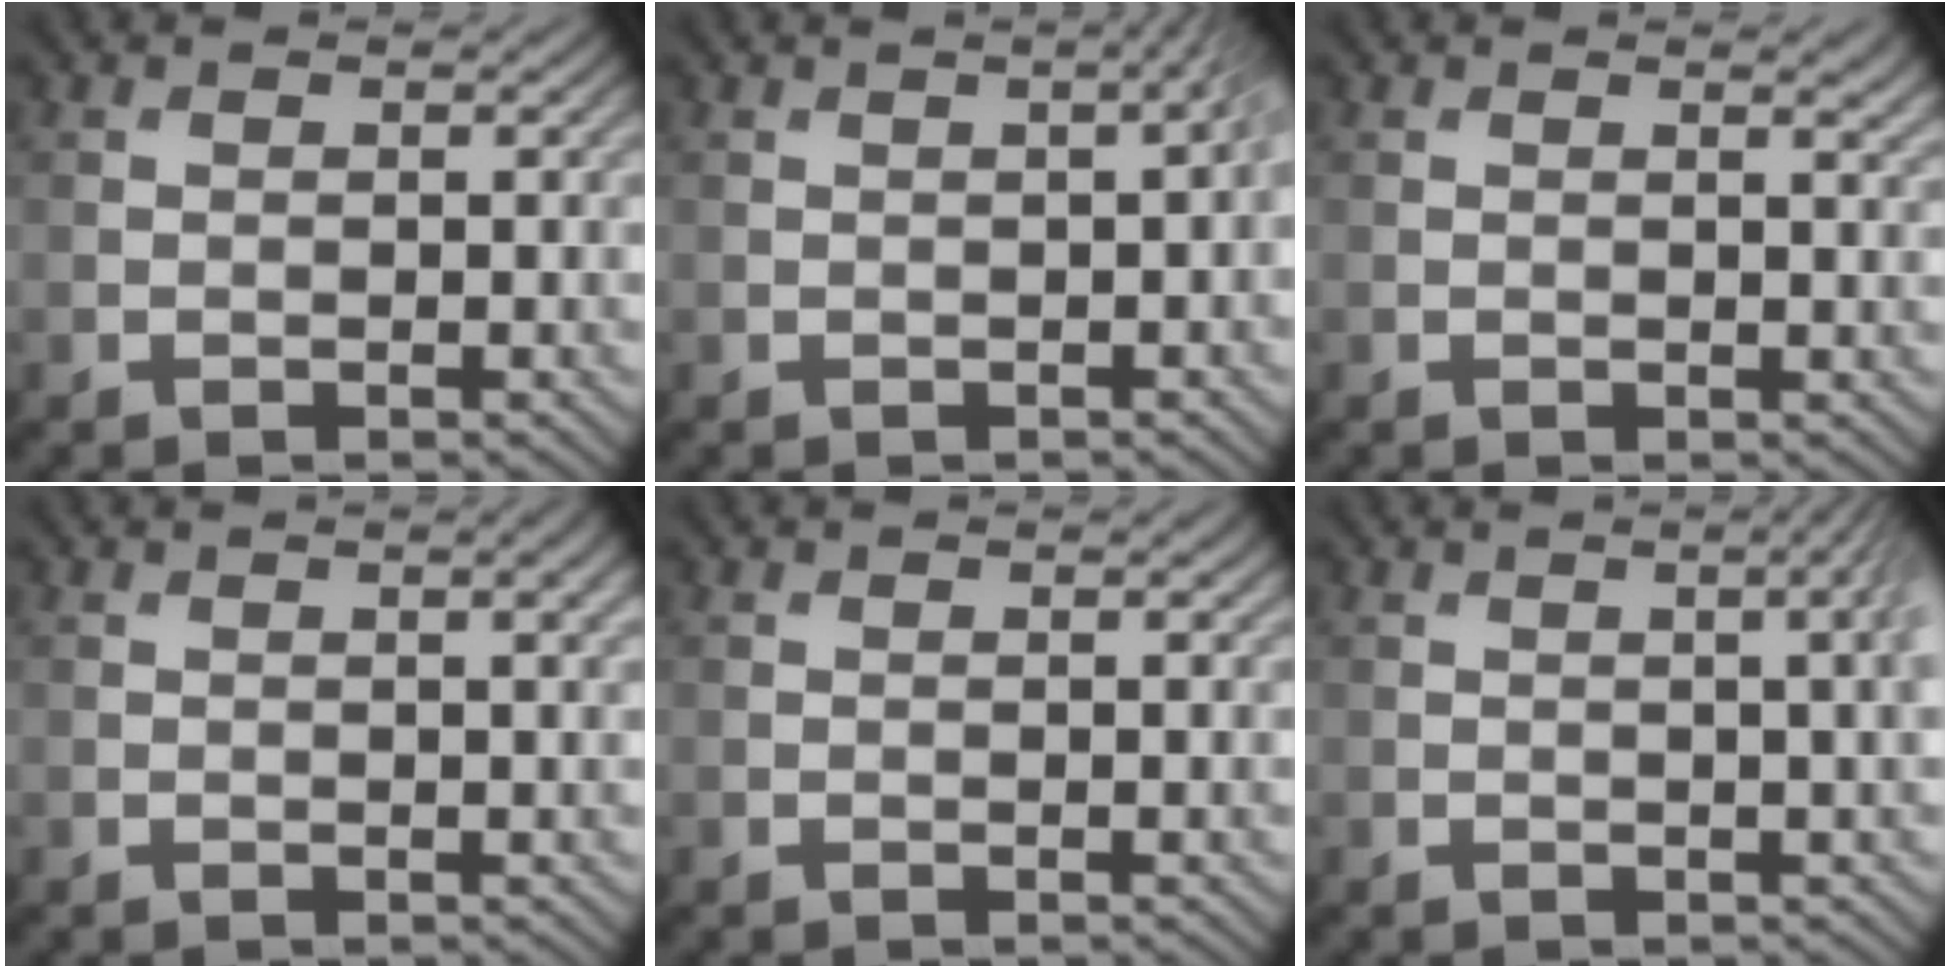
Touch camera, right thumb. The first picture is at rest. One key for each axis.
{"total": 2.6, "fx": 0.1, "fy": 0.7, "fz": 2.5, "tx": -0.028, "ty": 0.008, "tz": 0.006}
{"total": 1.1, "fx": 0.7, "fy": 0.2, "fz": 0.9, "tx": -0.011, "ty": -0.001, "tz": 0.010}
{"total": 1.9, "fx": 0.7, "fy": 0.3, "fz": 1.8, "tx": -0.023, "ty": 0.005, "tz": 0.010}
{"total": 0.0}
{"total": 3.7, "fx": 0.6, "fy": 0.9, "fz": 3.6, "tx": -0.040, "ty": 0.015, "tz": 0.005}